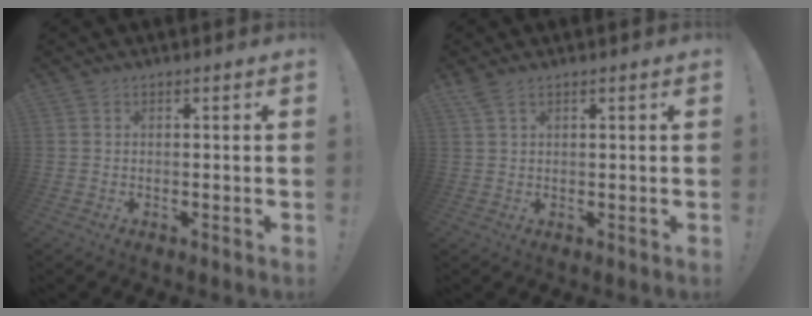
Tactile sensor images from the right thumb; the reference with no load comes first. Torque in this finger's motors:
{"motor_torque": [0.42, 0.19, 0.20, 0.02, 0.12]}